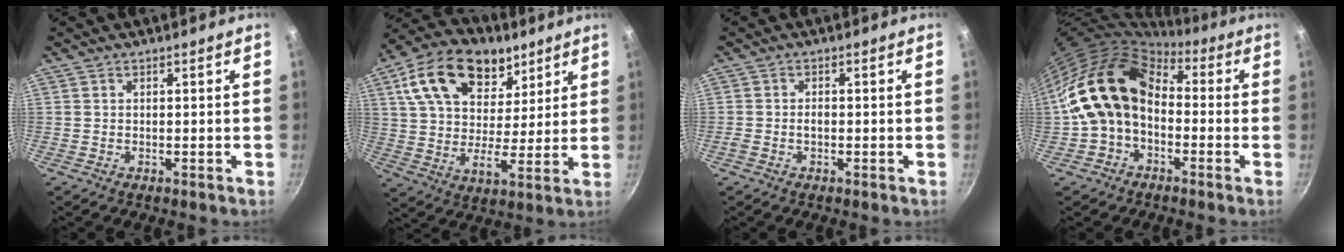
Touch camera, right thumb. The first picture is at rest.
{"total": 20.5, "force": [10.2, 12.9, 12.1], "torque": [-0.183, -0.021, 0.166]}
{"total": 1.4, "force": [-0.4, 0.8, 1.0], "torque": [-0.022, 0.009, -0.010]}
{"total": 15.2, "force": [-0.8, 11.1, 10.3], "torque": [-0.160, 0.049, -0.031]}